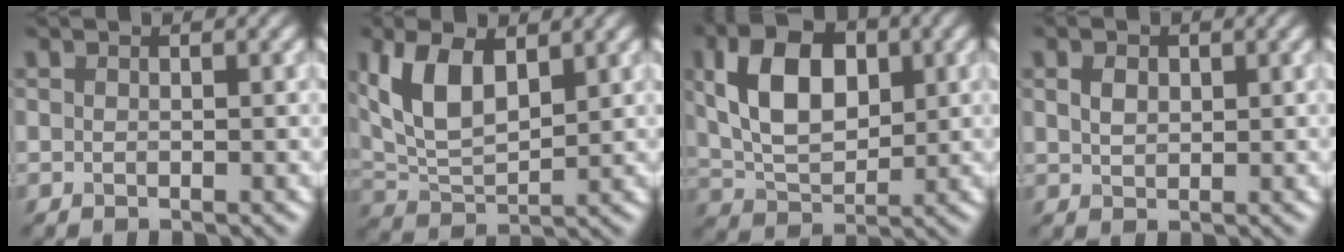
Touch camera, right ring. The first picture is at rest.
{"total": 7.2, "force": [2.8, 3.6, 5.6], "torque": [-0.123, 0.005, 0.054]}
{"total": 8.8, "force": [2.2, 5.3, 6.7], "torque": [-0.127, 0.013, 0.037]}
{"total": 1.7, "force": [0.6, 1.2, 1.1], "torque": [-0.021, 0.001, 0.011]}